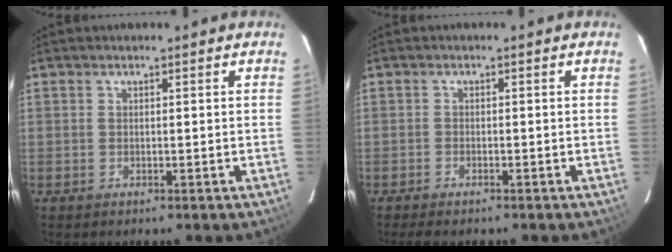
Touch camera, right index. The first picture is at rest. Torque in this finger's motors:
{"motor_torque": [0.12, -0.02, 0.07, 0.00]}